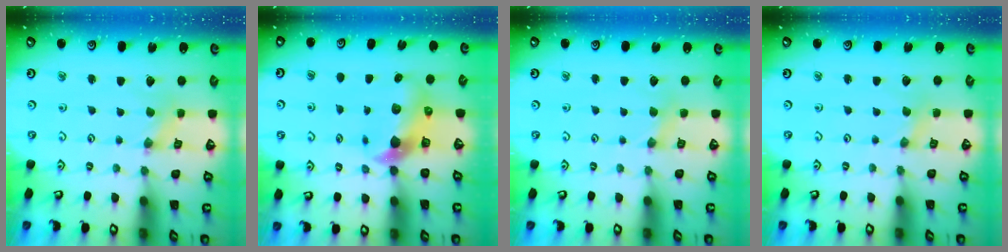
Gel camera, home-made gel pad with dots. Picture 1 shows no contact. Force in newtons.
{"total": 7.6, "press": 7.5, "slide": 1.1}
{"total": 2.4, "press": 2.4, "slide": 0.4}
{"total": 0.0}